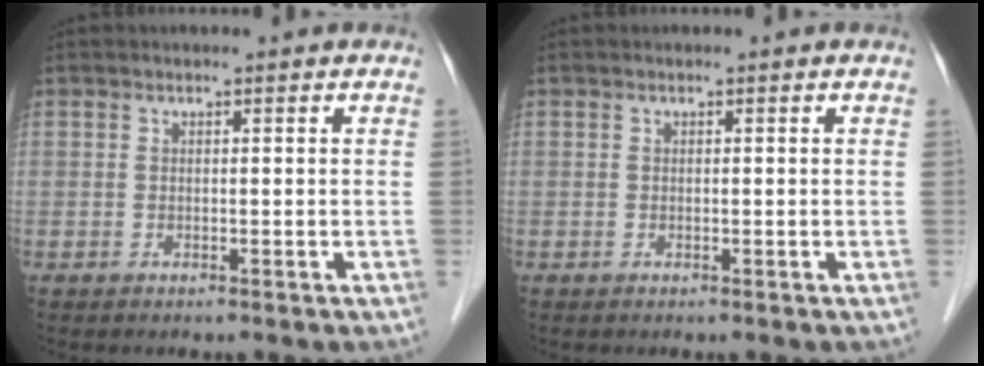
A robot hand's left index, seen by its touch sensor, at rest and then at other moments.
{"total": 0.0}